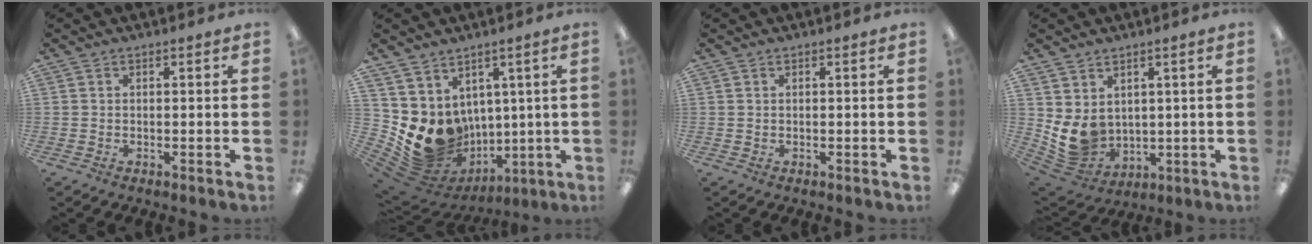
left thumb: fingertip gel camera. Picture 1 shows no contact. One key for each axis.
{"total": 12.3, "fx": -0.3, "fy": 11.3, "fz": 4.7, "tx": -0.105, "ty": -0.035, "tz": 0.008}
{"total": 0.0}
{"total": 8.5, "fx": 2.6, "fy": 7.1, "fz": 3.9, "tx": -0.104, "ty": -0.027, "tz": 0.056}